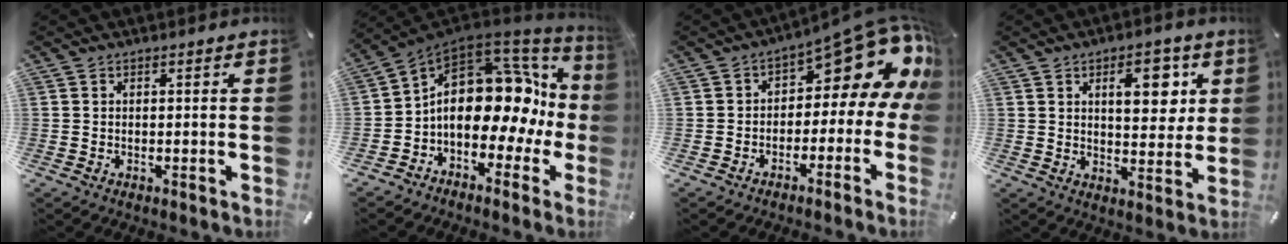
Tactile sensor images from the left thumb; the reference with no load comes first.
{"total": 20.3, "force": [1.8, 13.5, 15.1], "torque": [-0.260, -0.035, 0.040]}
{"total": 12.3, "force": [6.9, 5.5, 8.6], "torque": [-0.107, -0.062, 0.108]}
{"total": 10.8, "force": [4.1, 5.5, 8.3], "torque": [-0.100, -0.012, 0.060]}